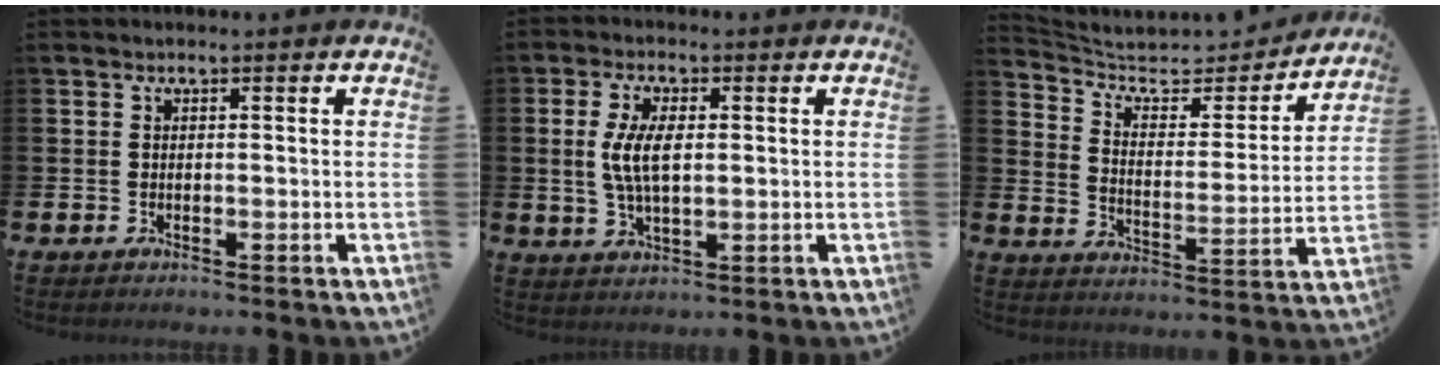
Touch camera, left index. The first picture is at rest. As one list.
[{"total": 5.7, "force": [0.9, 2.6, 5.0], "torque": [-0.104, 0.005, 0.011]}, {"total": 6.5, "force": [5.7, 2.5, 2.0], "torque": [-0.063, -0.049, 0.090]}]